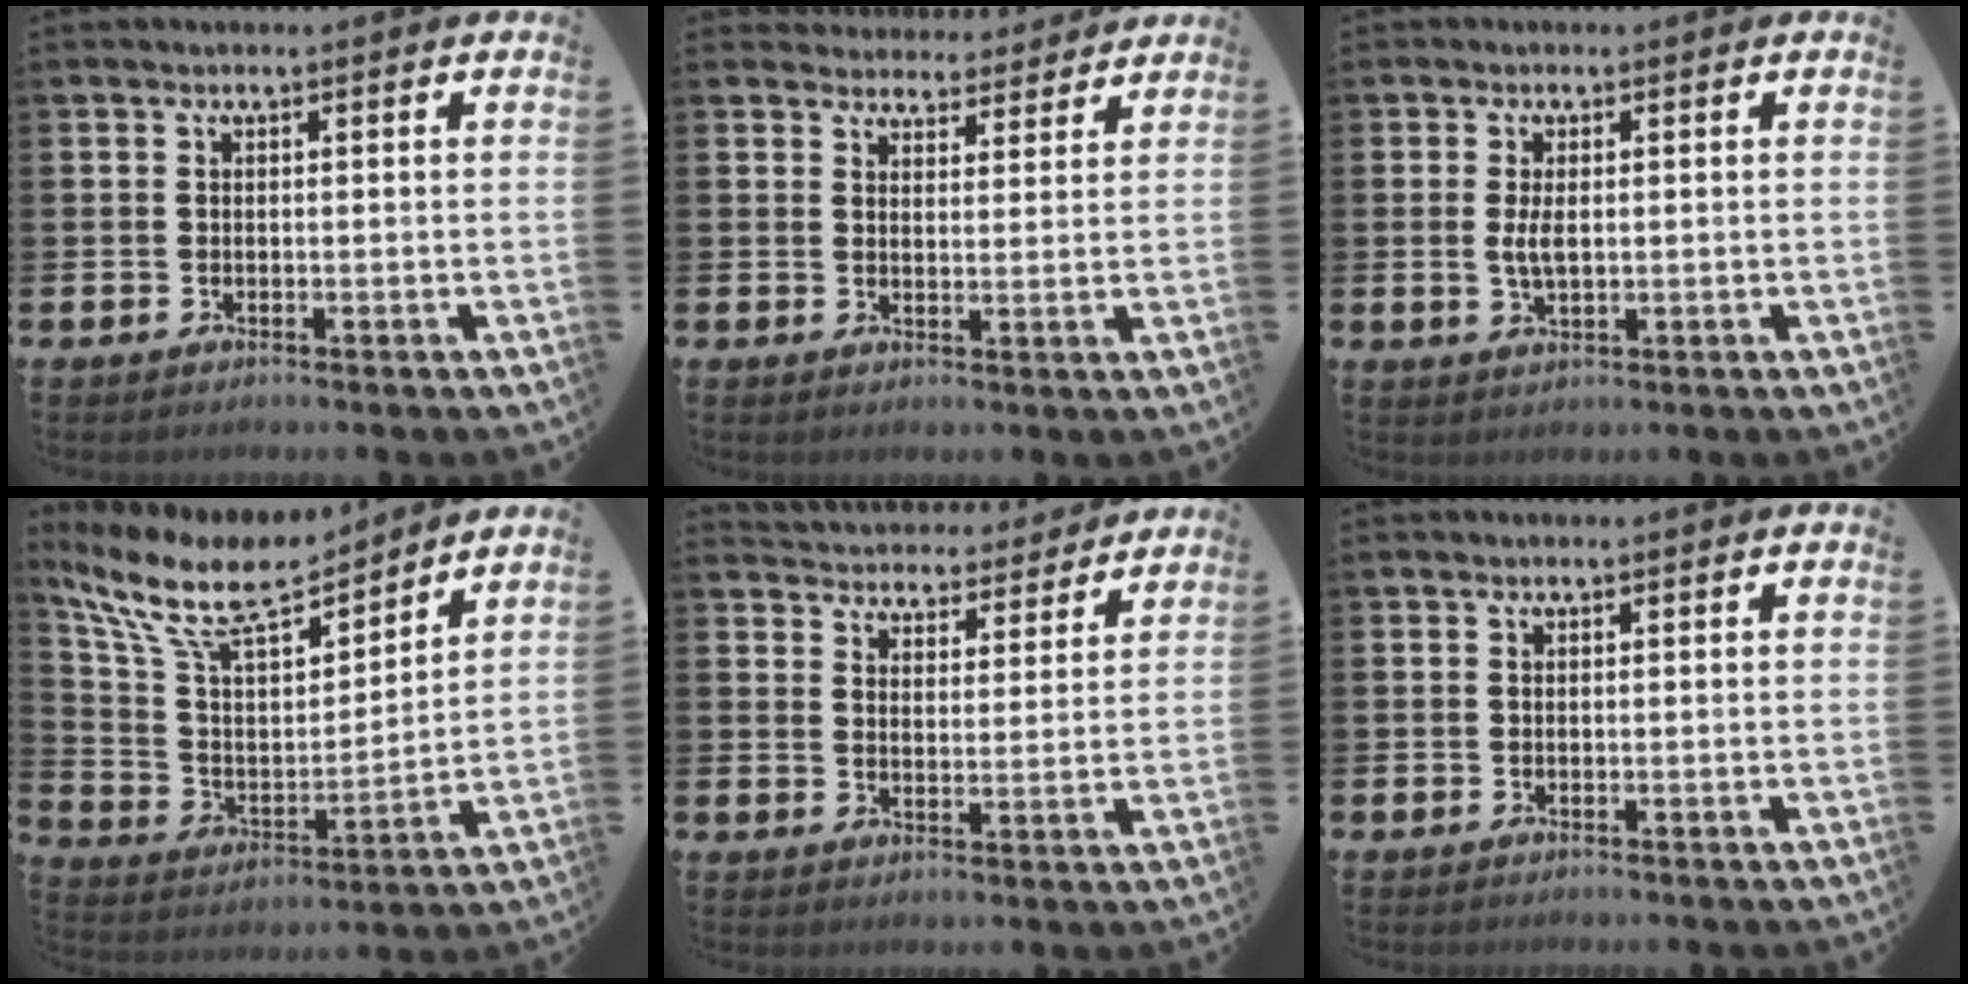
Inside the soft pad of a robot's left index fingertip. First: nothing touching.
{"total": 3.9, "force": [3.8, 1.0, -0.3], "torque": [0.006, -0.031, 0.065]}
{"total": 2.9, "force": [0.3, 1.2, 2.6], "torque": [-0.047, 0.002, 0.002]}
{"total": 10.6, "force": [9.1, 3.3, 4.3], "torque": [-0.131, -0.055, 0.158]}
{"total": 4.7, "force": [4.5, 1.0, -0.4], "torque": [-0.006, -0.043, 0.076]}
{"total": 0.0}